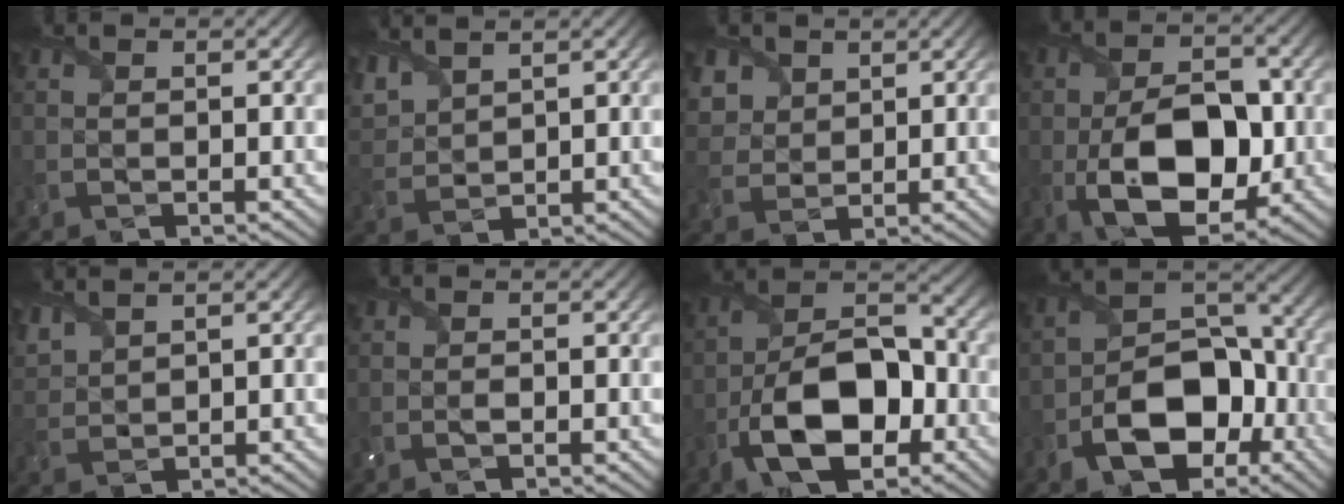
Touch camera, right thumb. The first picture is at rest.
{"total": 5.5, "force": [4.2, 2.3, 2.8], "torque": [-0.087, 0.012, 0.088]}
{"total": 5.7, "force": [2.9, 4.3, 2.3], "torque": [-0.090, -0.001, 0.060]}
{"total": 11.8, "force": [-2.3, 7.0, 9.2], "torque": [-0.175, -0.019, -0.033]}
{"total": 4.1, "force": [3.5, 1.2, 1.8], "torque": [-0.061, 0.012, 0.078]}
{"total": 0.9, "force": [-0.4, 0.5, 0.7], "torque": [-0.016, -0.001, -0.007]}
{"total": 12.5, "force": [-4.8, 6.8, 9.4], "torque": [-0.178, -0.003, -0.095]}
{"total": 10.9, "force": [-4.5, 6.7, 7.3], "torque": [-0.128, -0.006, -0.081]}